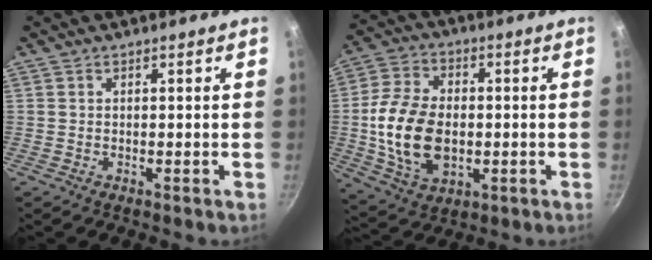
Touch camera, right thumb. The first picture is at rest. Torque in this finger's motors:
{"motor_torque": [-0.57, 1.63, 1.66, -0.23, 0.16]}